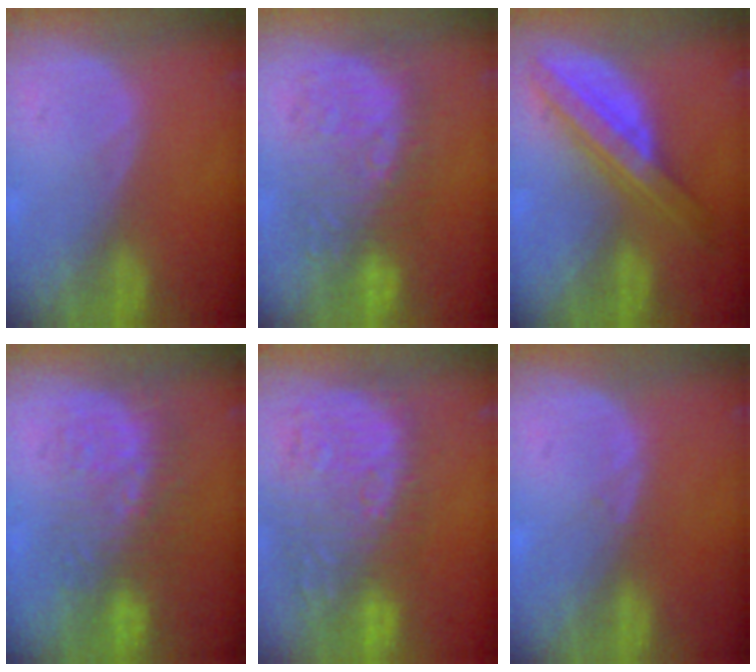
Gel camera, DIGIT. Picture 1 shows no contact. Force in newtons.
{"total": 9.5, "press": 9.4, "slide": 1.0}
{"total": 8.1, "press": 8.0, "slide": 0.5}
{"total": 8.8, "press": 8.4, "slide": 2.5}
{"total": 12.8, "press": 11.7, "slide": 5.4}
{"total": 0.6, "press": 0.5, "slide": 0.4}